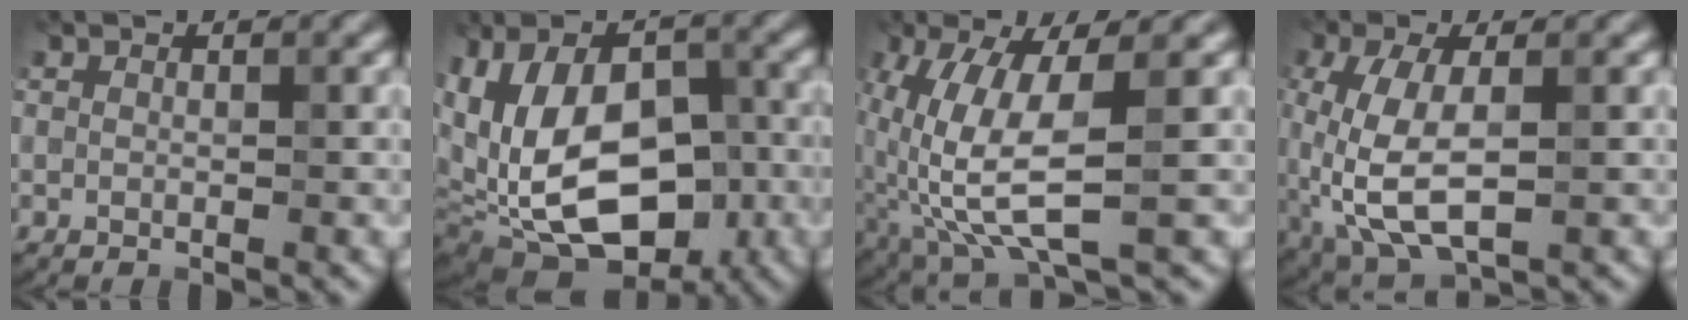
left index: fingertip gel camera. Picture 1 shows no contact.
{"total": 16.1, "force": [-3.4, 10.0, 12.1], "torque": [-0.186, -0.004, -0.042]}
{"total": 8.1, "force": [-0.9, 2.9, 7.5], "torque": [-0.178, -0.012, -0.013]}
{"total": 7.6, "force": [-1.4, 3.6, 6.6], "torque": [-0.165, -0.011, -0.024]}